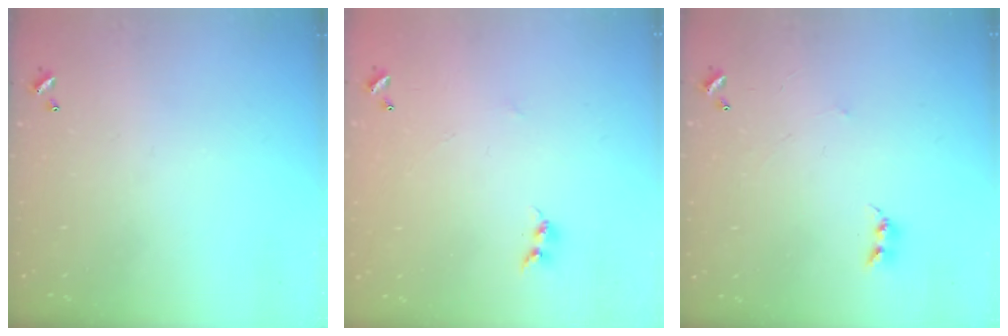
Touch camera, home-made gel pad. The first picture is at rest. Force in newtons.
{"total": 6.7, "press": 6.7, "slide": 0.5}
{"total": 2.4, "press": 2.4, "slide": 0.4}